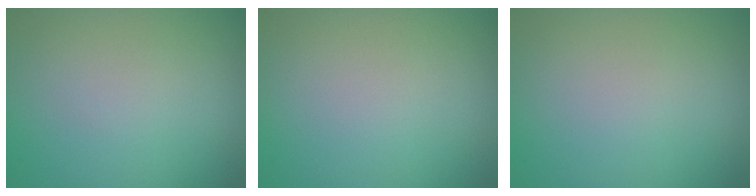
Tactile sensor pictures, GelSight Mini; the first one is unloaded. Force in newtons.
{"total": 0.0}
{"total": 0.0}